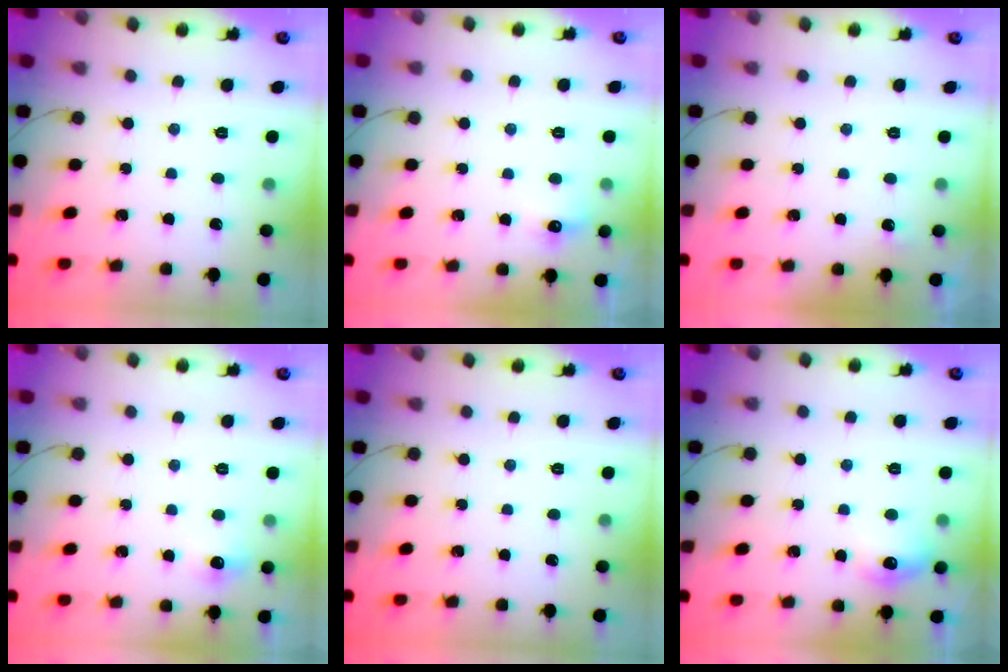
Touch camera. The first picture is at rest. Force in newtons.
{"total": 5.7, "press": 5.5, "slide": 1.7}
{"total": 11.6, "press": 2.8, "slide": 11.2}
{"total": 4.6, "press": 4.3, "slide": 1.5}
{"total": 0.0}
{"total": 8.5, "press": 8.5, "slide": 0.5}